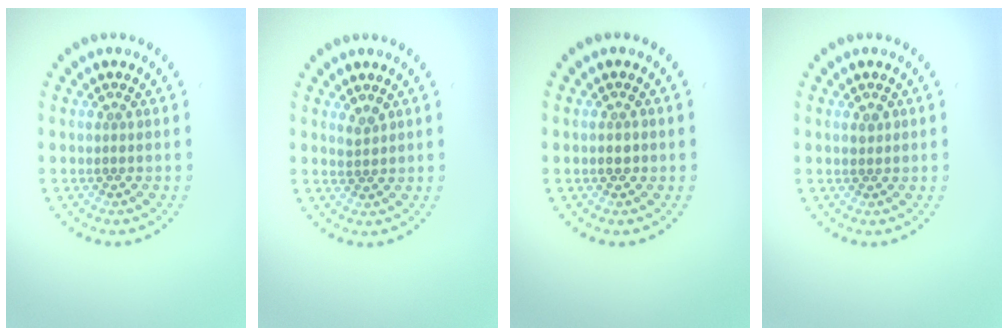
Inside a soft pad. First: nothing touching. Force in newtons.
{"total": 1.1, "press": 0.9, "slide": 0.7}
{"total": 1.0, "press": 1.0, "slide": 0.2}
{"total": 0.9, "press": 0.9, "slide": 0.1}